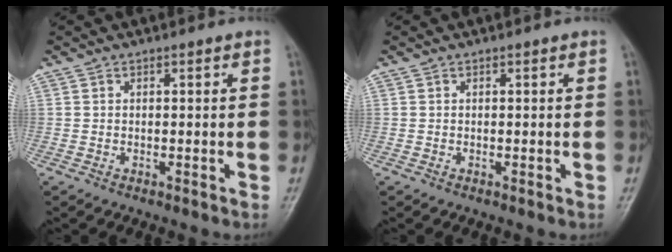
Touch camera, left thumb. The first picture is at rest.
{"total": 0.0}